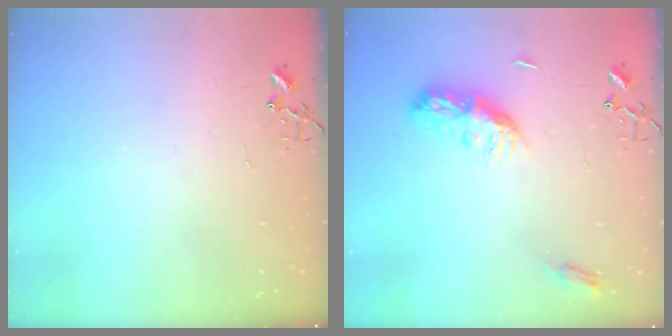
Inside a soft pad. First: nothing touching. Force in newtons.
{"total": 9.6, "press": 9.6, "slide": 0.1}